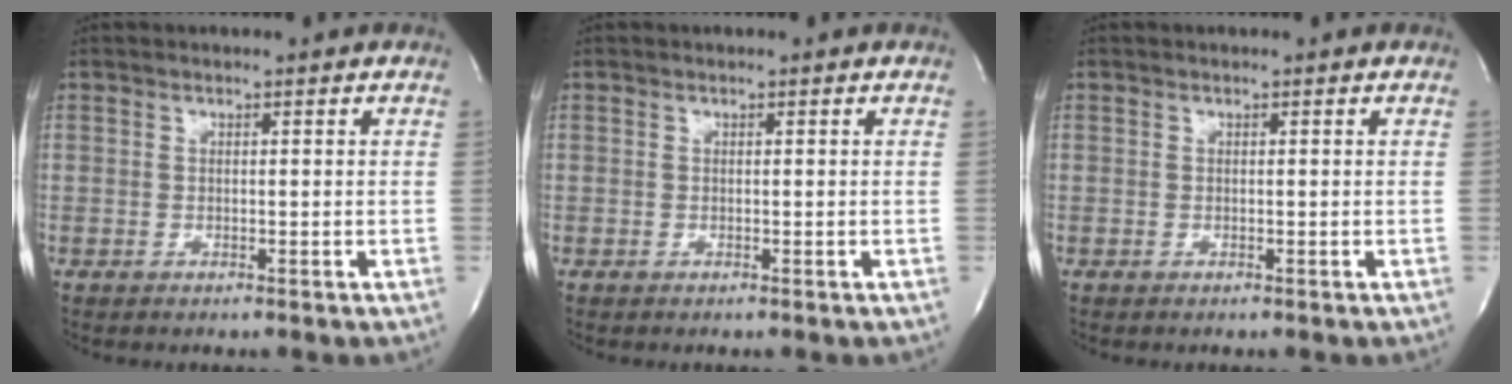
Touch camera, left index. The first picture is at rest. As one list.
[{"total": 0.0}, {"total": 0.0}]